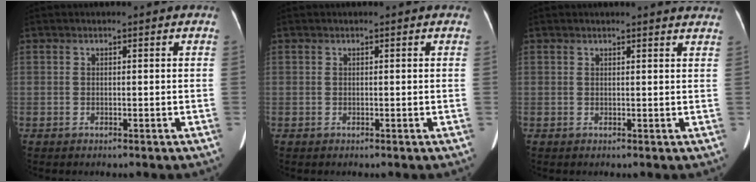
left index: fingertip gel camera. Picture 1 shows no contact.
{"total": 0.0}
{"total": 4.7, "force": [4.7, 0.4, 0.7], "torque": [-0.006, -0.008, 0.029]}